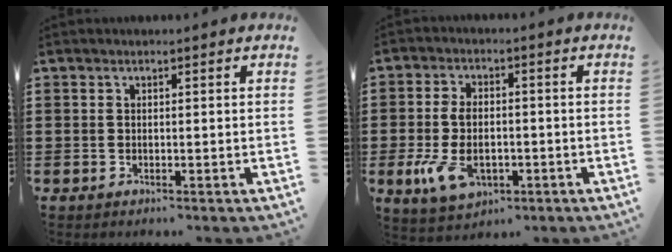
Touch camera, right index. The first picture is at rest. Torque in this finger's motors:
{"motor_torque": [1.15, -0.23, 0.93, 0.20]}